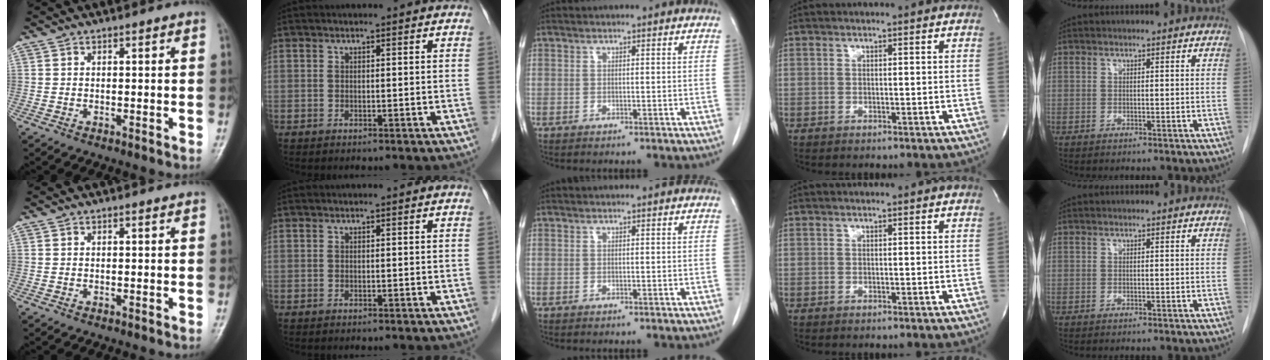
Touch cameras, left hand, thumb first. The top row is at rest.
{}